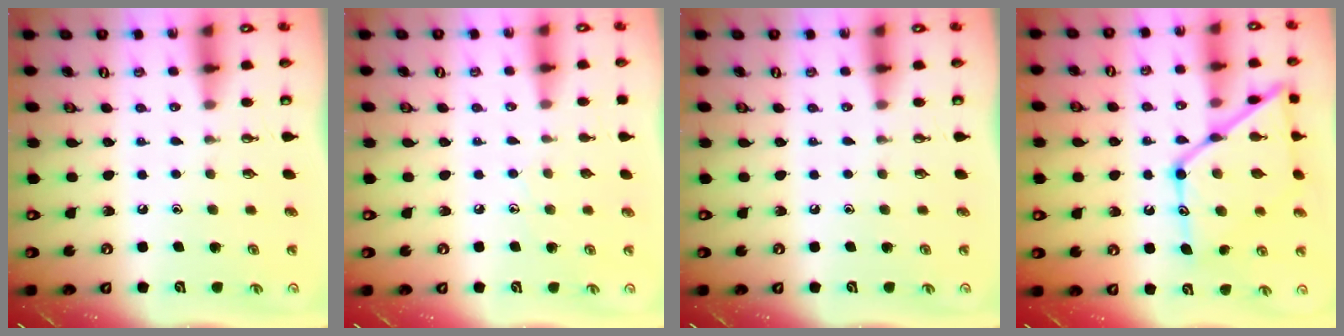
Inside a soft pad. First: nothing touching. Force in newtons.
{"total": 4.7, "press": 4.6, "slide": 0.6}
{"total": 0.0}
{"total": 20.0, "press": 19.9, "slide": 1.7}